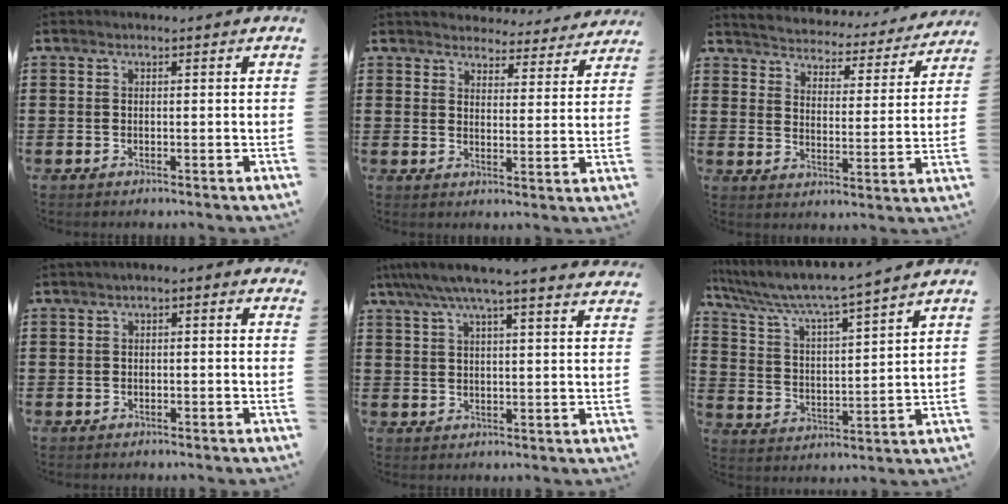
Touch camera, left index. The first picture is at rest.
{"total": 4.2, "force": [4.2, 0.2, -0.2], "torque": [-0.009, -0.030, 0.072]}
{"total": 3.7, "force": [3.7, -0.1, -0.3], "torque": [-0.020, -0.039, 0.056]}
{"total": 1.4, "force": [-1.2, 0.6, 0.3], "torque": [-0.011, 0.003, -0.027]}
{"total": 5.6, "force": [4.7, 0.2, 3.0], "torque": [-0.073, -0.016, 0.082]}
{"total": 5.3, "force": [4.8, -0.6, 2.2], "torque": [-0.068, -0.037, 0.073]}